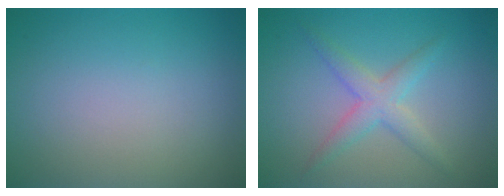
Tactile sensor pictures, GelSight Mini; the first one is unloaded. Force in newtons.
{"total": 2.8, "press": 2.8, "slide": 0.1}